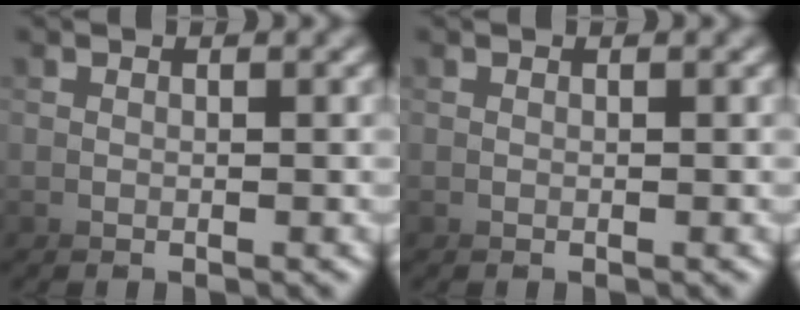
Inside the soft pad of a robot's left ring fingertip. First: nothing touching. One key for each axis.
{"total": 0.0}